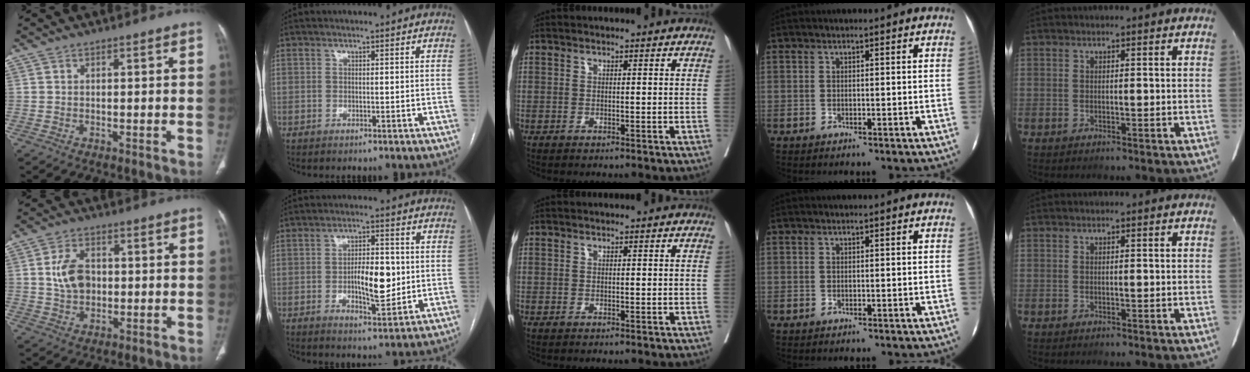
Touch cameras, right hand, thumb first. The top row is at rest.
{"thumb": {"total": 7.3, "force": [0.6, 5.1, 5.2], "torque": [-0.085, 0.002, 0.013]}, "index": {"total": 8.0, "force": [-0.6, 2.8, 7.5], "torque": [-0.123, 0.001, -0.006]}}